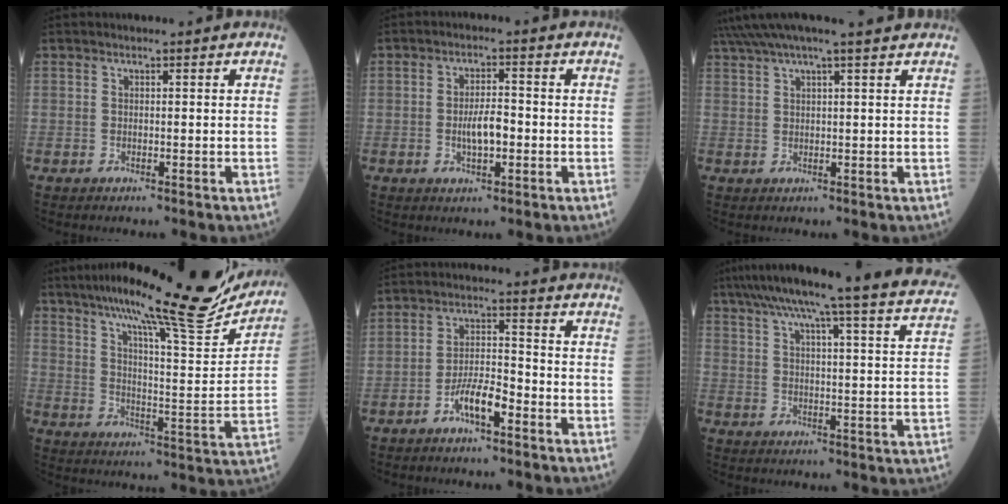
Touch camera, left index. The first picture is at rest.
{"total": 4.3, "force": [-1.0, 1.5, 3.9], "torque": [-0.074, 0.003, -0.020]}
{"total": 10.3, "force": [8.9, -0.5, 5.3], "torque": [-0.096, 0.036, 0.121]}
{"total": 23.2, "force": [19.5, 1.8, 12.4], "torque": [-0.193, -0.022, 0.270]}
{"total": 5.5, "force": [-3.3, 1.2, 4.2], "torque": [-0.084, 0.006, -0.064]}
{"total": 23.6, "force": [21.0, -0.9, 10.7], "torque": [-0.170, -0.048, 0.263]}